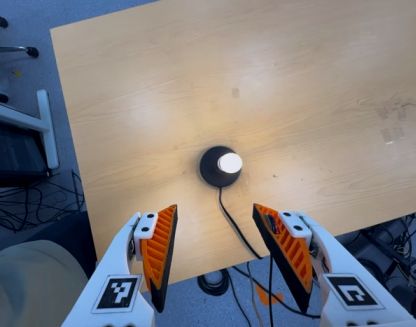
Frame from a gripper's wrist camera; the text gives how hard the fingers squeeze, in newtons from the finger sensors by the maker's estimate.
{"total": 0.0}